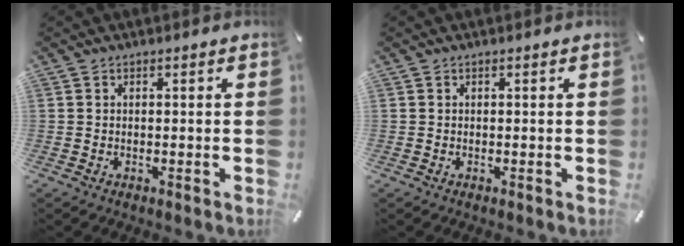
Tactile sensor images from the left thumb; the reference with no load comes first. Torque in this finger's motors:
{"motor_torque": [0.00, 0.00, -0.03, -0.04, 0.00]}